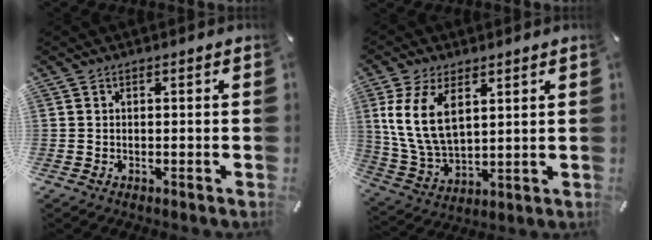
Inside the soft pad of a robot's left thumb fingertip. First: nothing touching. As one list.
[{"total": 11.8, "force": [4.5, 7.0, 8.3], "torque": [-0.201, -0.013, 0.079]}]